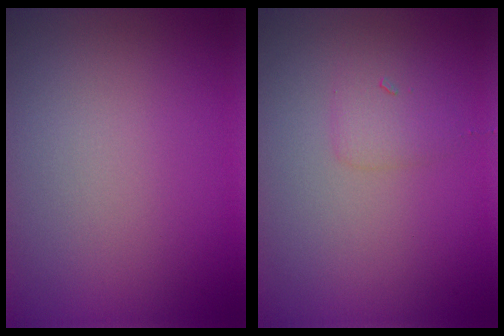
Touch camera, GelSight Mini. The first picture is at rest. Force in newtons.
{"total": 1.5, "press": 1.5, "slide": 0.2}